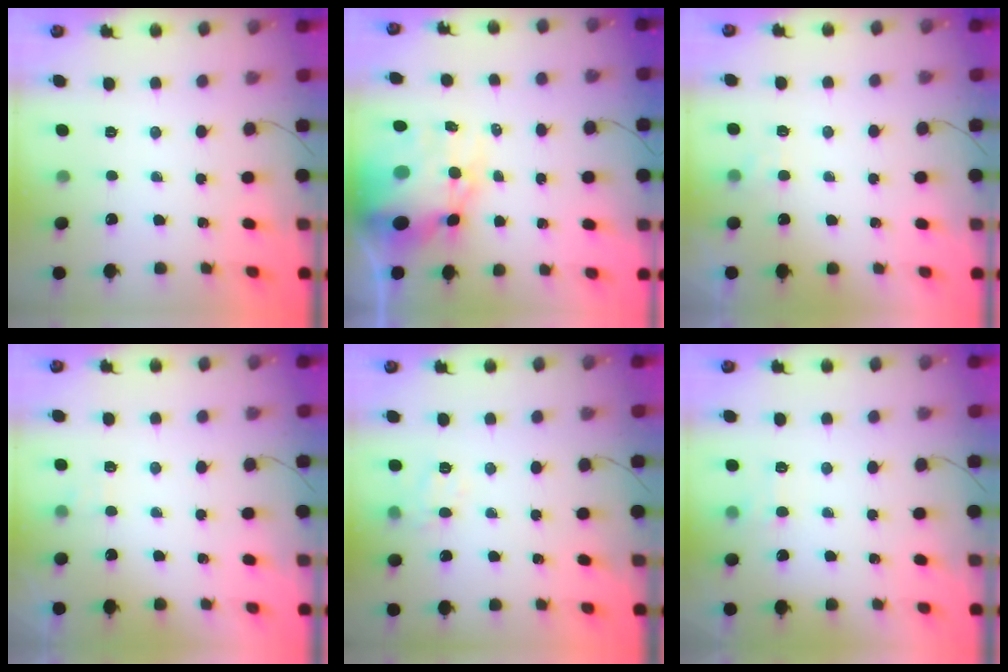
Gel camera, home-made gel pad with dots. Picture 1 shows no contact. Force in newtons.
{"total": 15.7, "press": 15.2, "slide": 3.7}
{"total": 2.1, "press": 1.6, "slide": 1.3}
{"total": 2.8, "press": 2.5, "slide": 1.4}
{"total": 8.7, "press": 8.5, "slide": 1.4}
{"total": 7.7, "press": 7.6, "slide": 1.4}